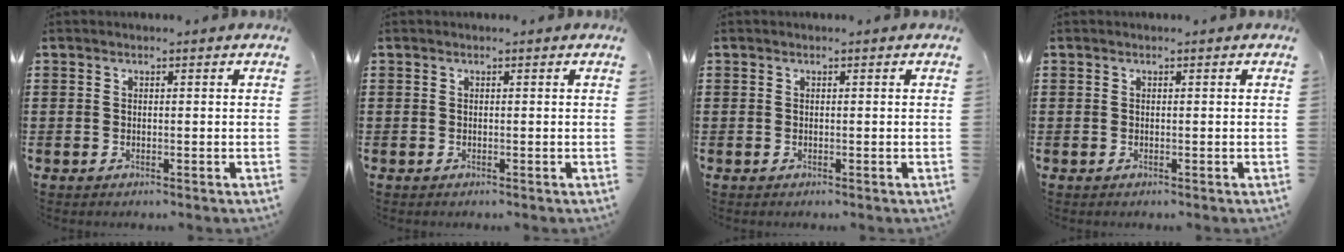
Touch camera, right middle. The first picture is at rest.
{"total": 0.0}
{"total": 0.0}
{"total": 0.0}